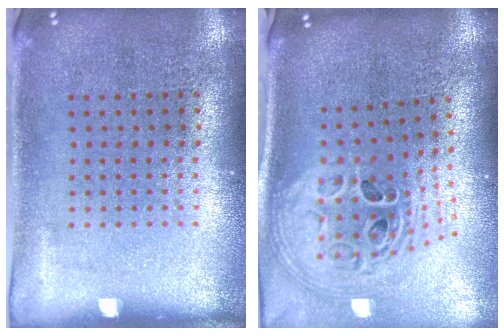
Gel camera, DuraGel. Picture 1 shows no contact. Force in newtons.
{"total": 2.6, "press": 1.8, "slide": 1.8}